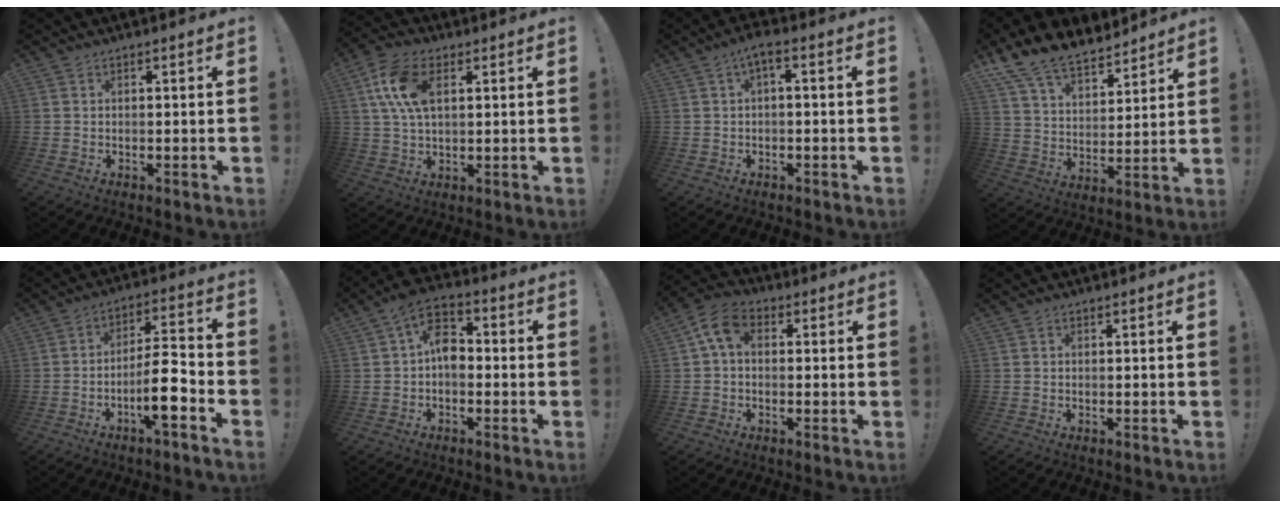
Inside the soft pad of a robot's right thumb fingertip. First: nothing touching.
{"total": 12.9, "force": [3.9, 7.6, 9.7], "torque": [-0.207, 0.006, 0.073]}
{"total": 3.4, "force": [-0.1, 0.8, 3.3], "torque": [-0.067, 0.001, 0.000]}
{"total": 12.7, "force": [10.7, 5.3, 4.2], "torque": [-0.086, -0.081, 0.201]}
{"total": 12.0, "force": [-5.3, 2.9, 10.4], "torque": [-0.173, 0.025, -0.092]}
{"total": 9.3, "force": [0.2, 5.9, 7.2], "torque": [-0.135, 0.009, 0.007]}
{"total": 7.6, "force": [1.4, 5.0, 5.6], "torque": [-0.109, 0.012, 0.033]}
{"total": 0.0}